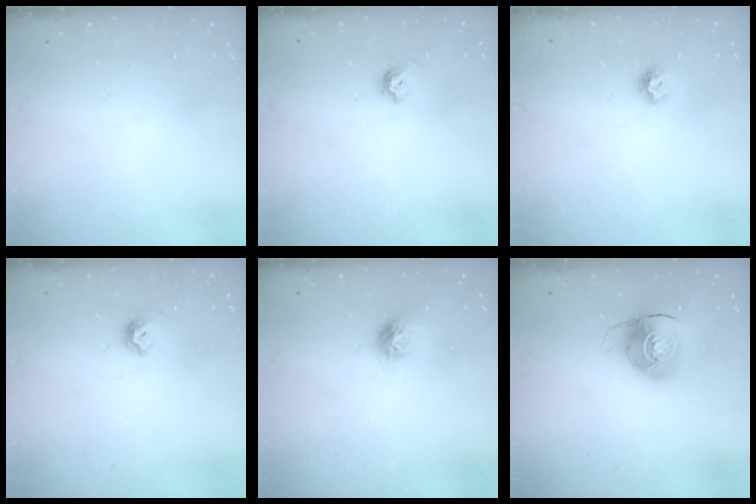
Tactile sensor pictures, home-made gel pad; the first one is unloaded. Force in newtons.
{"total": 4.7, "press": 4.6, "slide": 1.2}
{"total": 6.7, "press": 6.7, "slide": 0.8}
{"total": 6.1, "press": 6.0, "slide": 1.1}
{"total": 8.1, "press": 8.1, "slide": 0.2}
{"total": 9.1, "press": 9.1, "slide": 0.5}